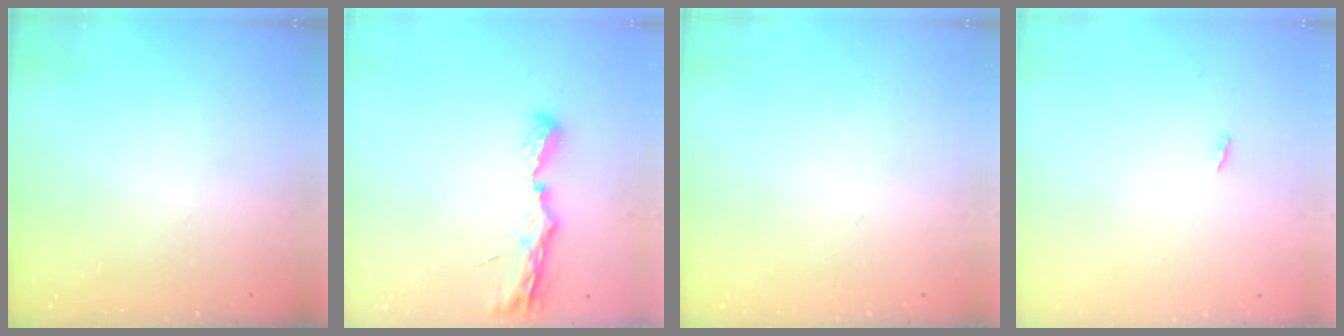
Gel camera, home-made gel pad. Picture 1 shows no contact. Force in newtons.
{"total": 7.5, "press": 7.5, "slide": 0.4}
{"total": 0.0}
{"total": 1.9, "press": 1.9, "slide": 0.2}